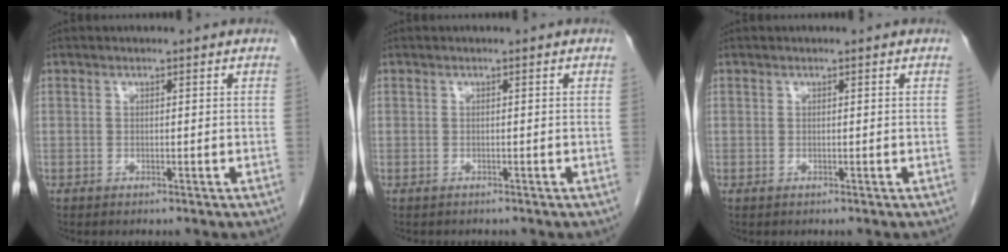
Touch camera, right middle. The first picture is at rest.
{"total": 1.0, "force": [-0.9, 0.4, 0.3], "torque": [-0.011, -0.001, -0.011]}
{"total": 0.0}